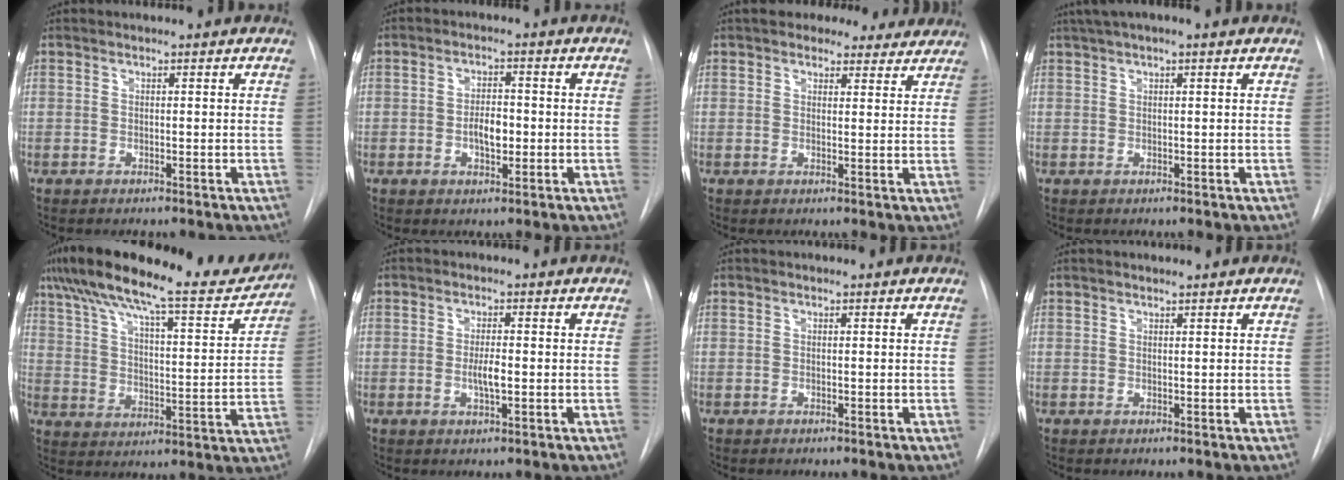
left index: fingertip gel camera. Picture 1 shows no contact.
{"total": 3.9, "force": [-0.7, 1.8, 3.4], "torque": [-0.056, 0.003, -0.010]}
{"total": 10.4, "force": [9.1, 4.3, 2.3], "torque": [0.000, 0.017, 0.100]}
{"total": 4.7, "force": [3.3, 0.5, 3.4], "torque": [-0.060, 0.036, 0.055]}
{"total": 22.1, "force": [18.7, 3.4, 11.1], "torque": [-0.184, 0.010, 0.269]}
{"total": 2.7, "force": [-0.4, 0.5, 2.7], "torque": [-0.052, -0.002, -0.006]}
{"total": 0.0}
{"total": 1.0, "force": [0.9, 0.0, 0.2], "torque": [-0.006, 0.009, 0.019]}